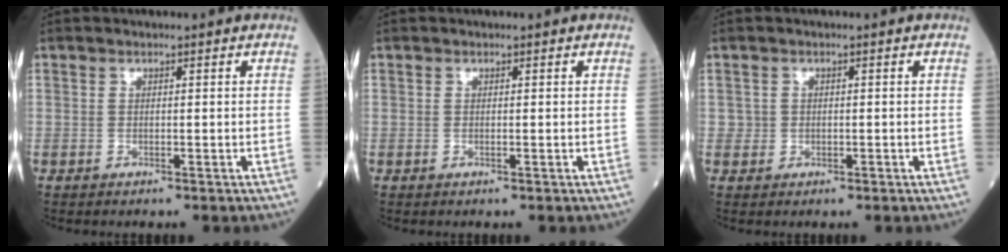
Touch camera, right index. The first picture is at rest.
{"total": 0.0}
{"total": 1.2, "force": [0.0, 1.2, 0.1], "torque": [0.005, 0.004, -0.002]}